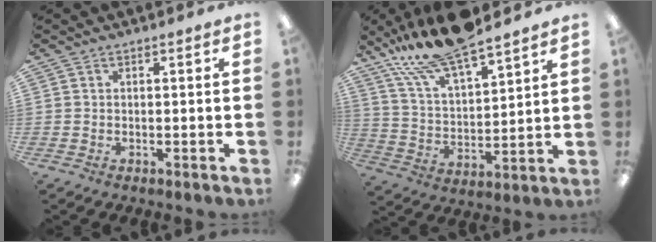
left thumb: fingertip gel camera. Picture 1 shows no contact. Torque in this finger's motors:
{"motor_torque": [1.08, -0.40, 1.59, -1.18, 0.40]}